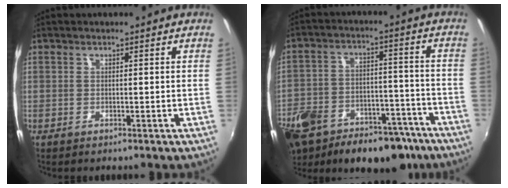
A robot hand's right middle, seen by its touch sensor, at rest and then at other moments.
{"total": 27.4, "force": [-18.1, 14.7, 14.3], "torque": [-0.306, -0.005, -0.258]}